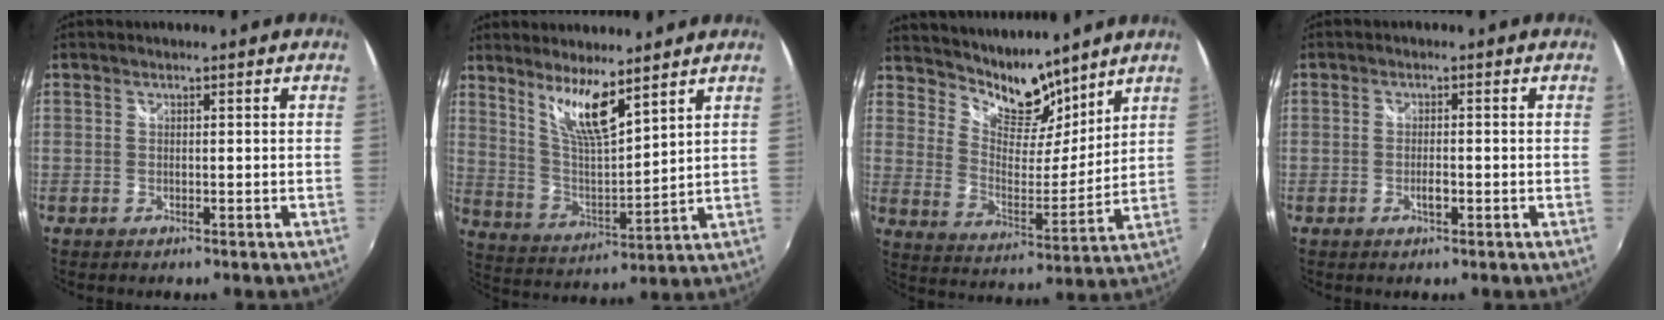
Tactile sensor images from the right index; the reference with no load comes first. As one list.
[{"total": 9.9, "force": [7.0, 1.6, 6.9], "torque": [-0.124, -0.011, 0.140]}, {"total": 12.3, "force": [10.5, 4.8, 4.4], "torque": [-0.079, -0.012, 0.184]}, {"total": 2.1, "force": [-0.8, 0.7, 1.9], "torque": [-0.034, -0.002, -0.014]}]